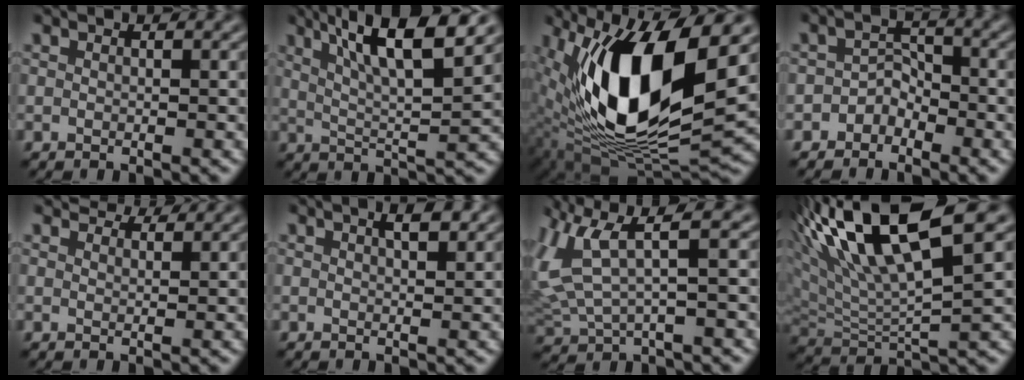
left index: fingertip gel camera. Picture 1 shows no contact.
{"total": 9.3, "force": [4.8, 2.2, 7.7], "torque": [-0.117, 0.012, 0.083]}
{"total": 14.3, "force": [2.4, 6.2, 12.6], "torque": [-0.230, -0.016, 0.043]}
{"total": 2.0, "force": [-1.5, 1.2, 0.5], "torque": [-0.004, 0.010, -0.027]}
{"total": 4.2, "force": [3.9, 0.7, 1.1], "torque": [-0.023, -0.006, 0.049]}
{"total": 2.1, "force": [1.1, 0.5, 1.7], "torque": [-0.016, 0.004, 0.016]}
{"total": 5.3, "force": [1.8, 1.9, 4.6], "torque": [-0.124, -0.002, 0.043]}
{"total": 13.3, "force": [5.8, 3.6, 11.4], "torque": [-0.216, 0.022, 0.104]}